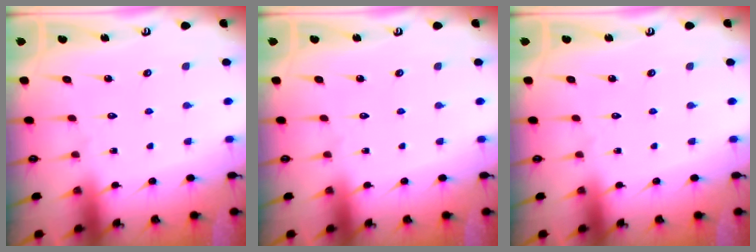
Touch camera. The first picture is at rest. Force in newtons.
{"total": 0.0}
{"total": 0.0}